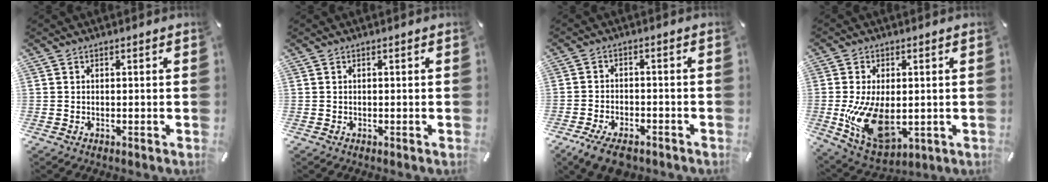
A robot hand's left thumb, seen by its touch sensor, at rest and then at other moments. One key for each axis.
{"total": 0.0}
{"total": 6.1, "fx": -4.3, "fy": 2.8, "fz": 3.4, "tx": -0.069, "ty": 0.017, "tz": -0.080}
{"total": 14.3, "fx": -1.5, "fy": 8.7, "fz": 11.2, "tx": -0.240, "ty": -0.014, "tz": -0.019}